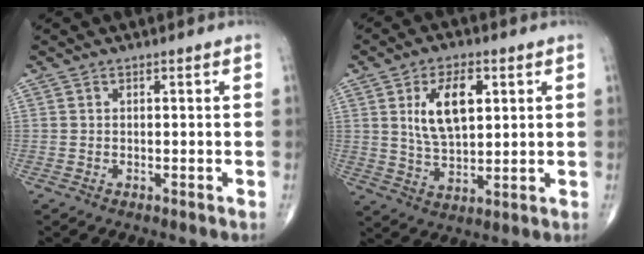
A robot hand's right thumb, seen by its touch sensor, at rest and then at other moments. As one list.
[{"total": 11.0, "force": [3.2, 5.7, 8.9], "torque": [-0.145, -0.010, 0.062]}]